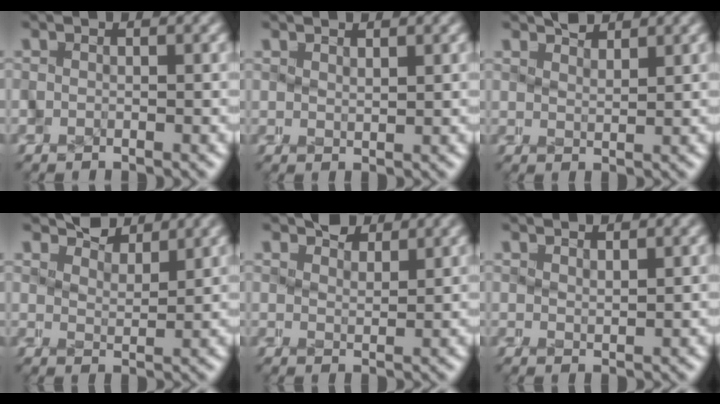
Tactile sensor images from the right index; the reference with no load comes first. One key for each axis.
{"total": 1.4, "fx": 1.4, "fy": 0.2, "fz": 0.4, "tx": -0.008, "ty": -0.005, "tz": 0.027}
{"total": 2.4, "fx": 2.2, "fy": 0.3, "fz": 0.8, "tx": -0.008, "ty": -0.003, "tz": 0.041}
{"total": 4.8, "fx": 3.7, "fy": 2.0, "fz": 2.3, "tx": -0.028, "ty": 0.010, "tz": 0.055}
{"total": 3.6, "fx": 2.7, "fy": 1.7, "fz": 1.6, "tx": -0.021, "ty": -0.004, "tz": 0.043}
{"total": 1.8, "fx": 1.6, "fy": 0.4, "fz": 0.6, "tx": -0.013, "ty": -0.006, "tz": 0.031}